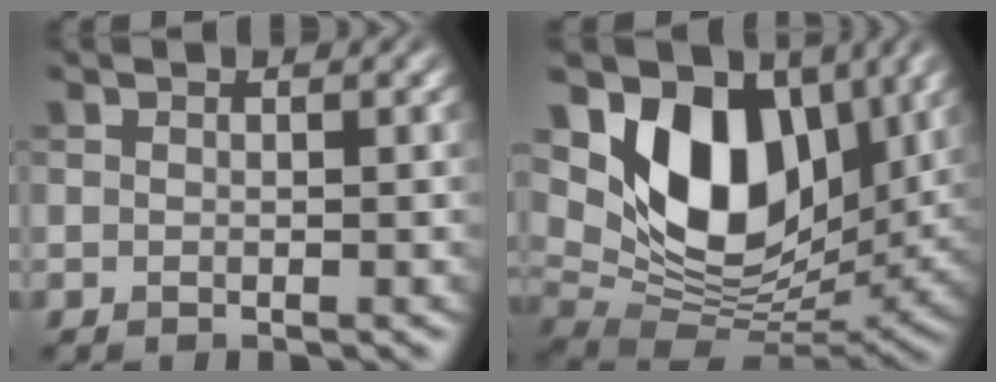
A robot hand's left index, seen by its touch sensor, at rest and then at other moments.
{"total": 11.0, "force": [4.4, 7.0, 7.2], "torque": [-0.126, -0.014, 0.082]}